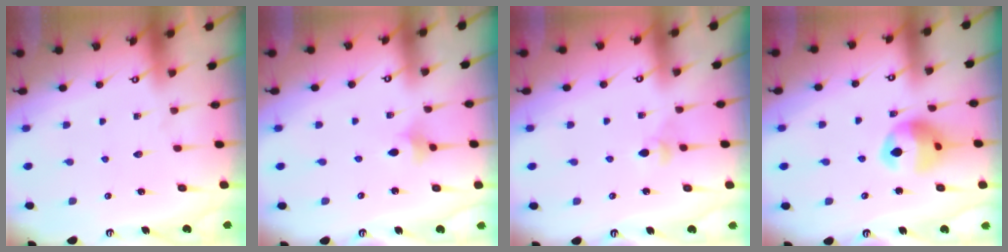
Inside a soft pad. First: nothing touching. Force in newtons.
{"total": 2.5, "press": 2.4, "slide": 0.6}
{"total": 3.6, "press": 3.5, "slide": 0.8}
{"total": 11.4, "press": 11.3, "slide": 0.9}